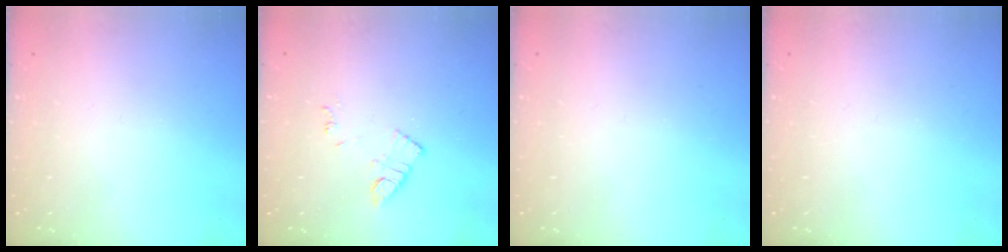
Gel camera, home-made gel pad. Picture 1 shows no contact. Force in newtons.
{"total": 8.3, "press": 8.3, "slide": 0.6}
{"total": 0.0}
{"total": 0.0}